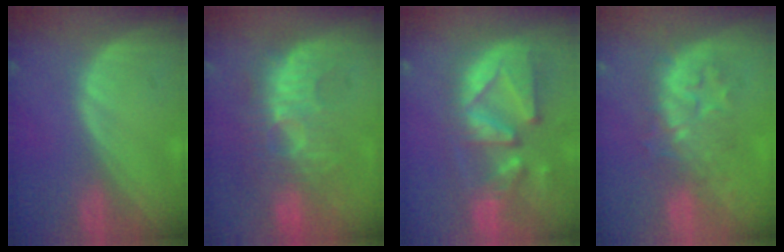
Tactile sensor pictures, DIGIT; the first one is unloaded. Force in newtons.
{"total": 9.3, "press": 8.8, "slide": 3.1}
{"total": 12.1, "press": 11.0, "slide": 5.1}
{"total": 7.9, "press": 7.8, "slide": 1.6}